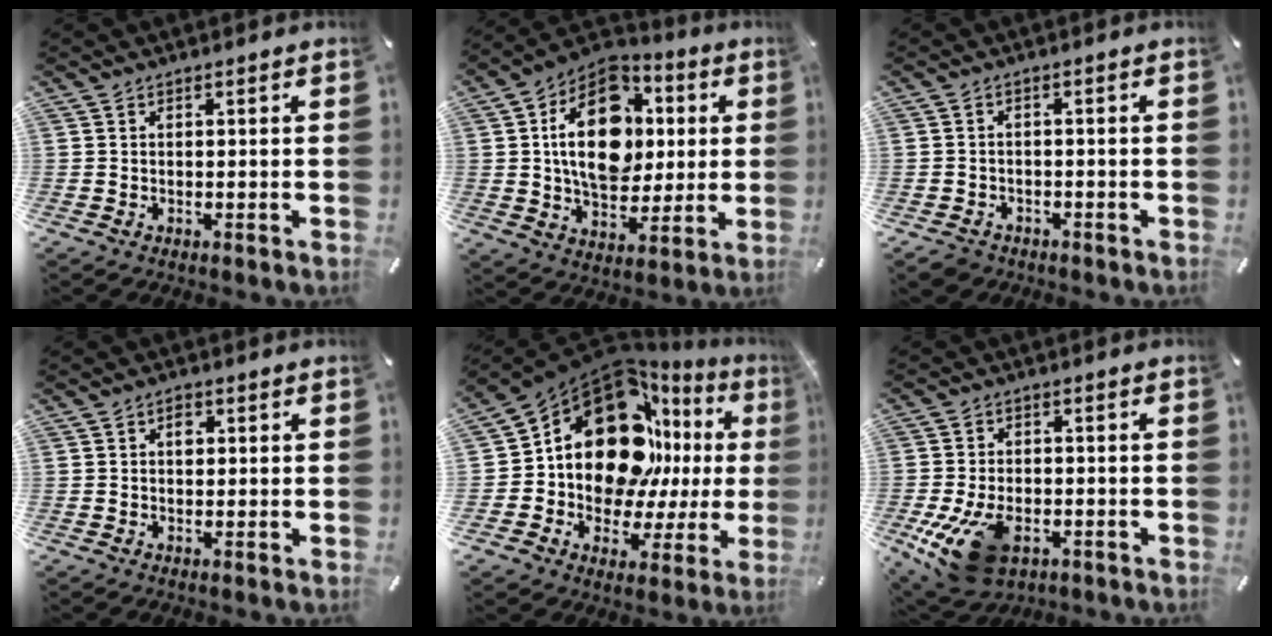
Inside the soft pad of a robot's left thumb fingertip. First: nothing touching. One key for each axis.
{"total": 20.0, "fx": 3.1, "fy": 14.2, "fz": 13.8, "tx": -0.237, "ty": 0.002, "tz": 0.054}
{"total": 3.0, "fx": -2.2, "fy": 2.0, "fz": 0.6, "tx": -0.017, "ty": 0.011, "tz": -0.046}
{"total": 1.9, "fx": 0.3, "fy": 1.5, "fz": 1.2, "tx": -0.011, "ty": 0.002, "tz": 0.001}
{"total": 19.8, "fx": 7.1, "fy": 13.8, "fz": 12.2, "tx": -0.196, "ty": -0.074, "tz": 0.125}
{"total": 13.0, "fx": -5.3, "fy": 8.2, "fz": 8.5, "tx": -0.171, "ty": 0.015, "tz": -0.089}